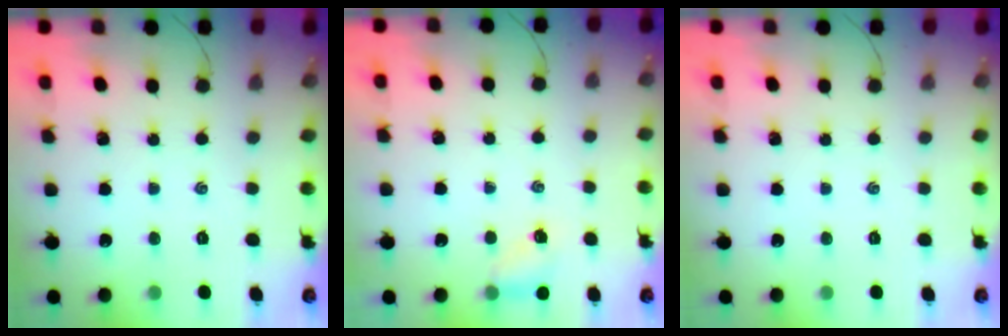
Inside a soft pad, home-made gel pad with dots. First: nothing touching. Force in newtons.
{"total": 4.4, "press": 4.3, "slide": 1.1}
{"total": 0.0}